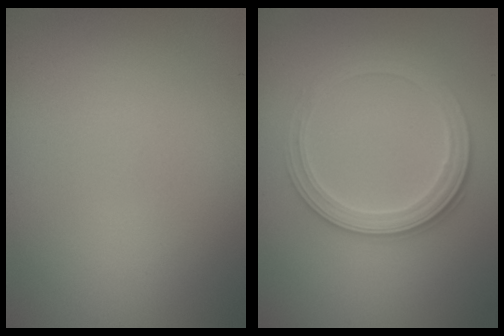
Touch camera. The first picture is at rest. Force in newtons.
{"total": 2.8, "press": 2.7, "slide": 0.8}